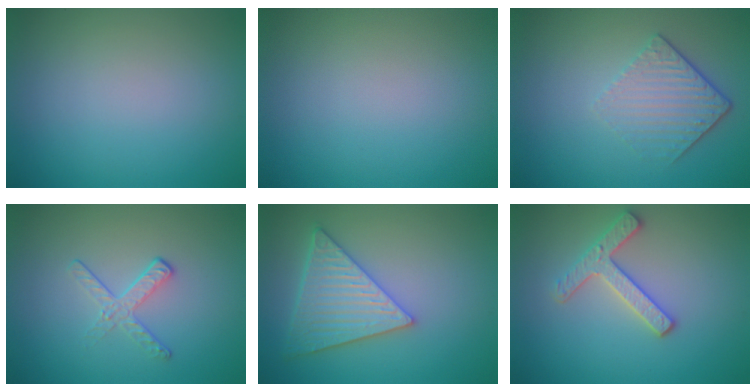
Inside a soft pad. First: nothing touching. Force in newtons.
{"total": 0.0}
{"total": 4.2, "press": 2.8, "slide": 3.1}
{"total": 1.9, "press": 1.1, "slide": 1.6}
{"total": 5.7, "press": 5.0, "slide": 2.9}
{"total": 2.8, "press": 2.7, "slide": 0.9}